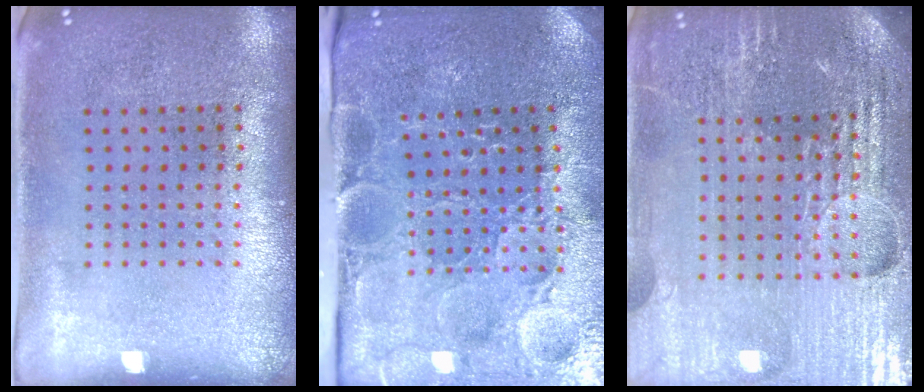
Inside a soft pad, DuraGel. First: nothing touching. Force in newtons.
{"total": 3.7, "press": 3.7, "slide": 0.6}
{"total": 5.7, "press": 5.1, "slide": 2.5}